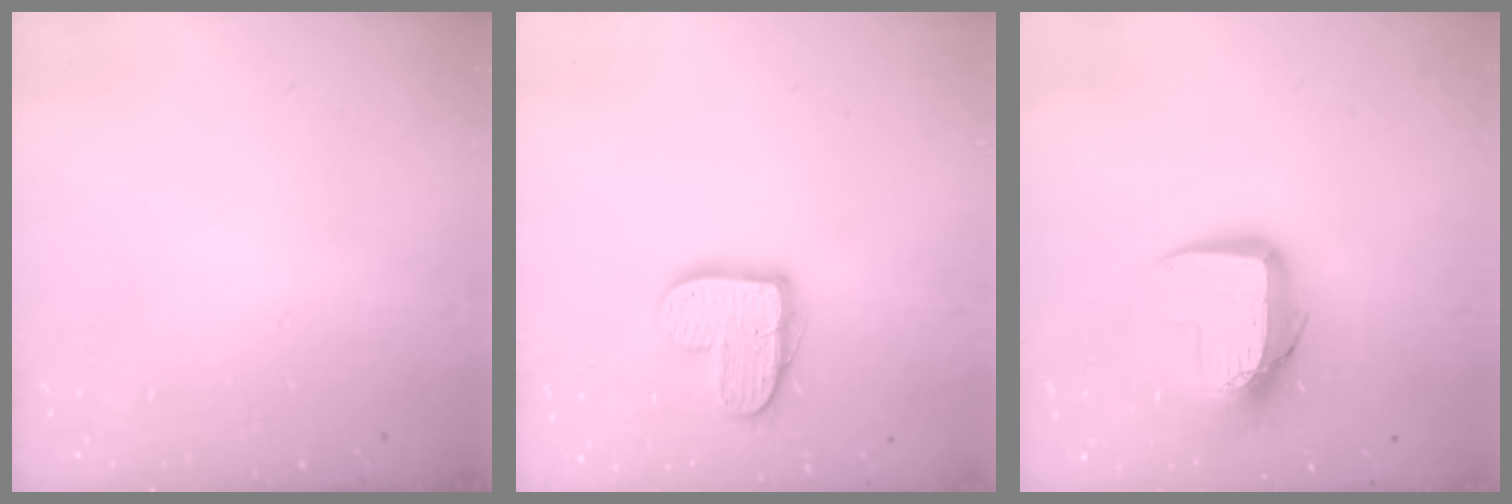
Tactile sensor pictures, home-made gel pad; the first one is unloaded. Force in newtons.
{"total": 12.9, "press": 12.9, "slide": 0.9}
{"total": 12.3, "press": 12.3, "slide": 0.9}